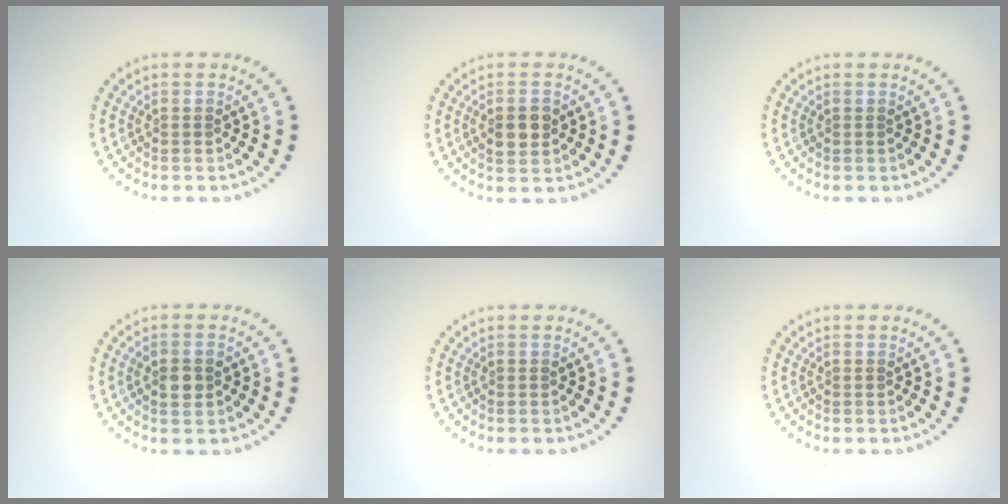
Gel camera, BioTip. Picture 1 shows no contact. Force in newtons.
{"total": 2.6, "press": 2.6, "slide": 0.2}
{"total": 0.0}
{"total": 2.1, "press": 2.1, "slide": 0.2}
{"total": 0.0}
{"total": 0.0}